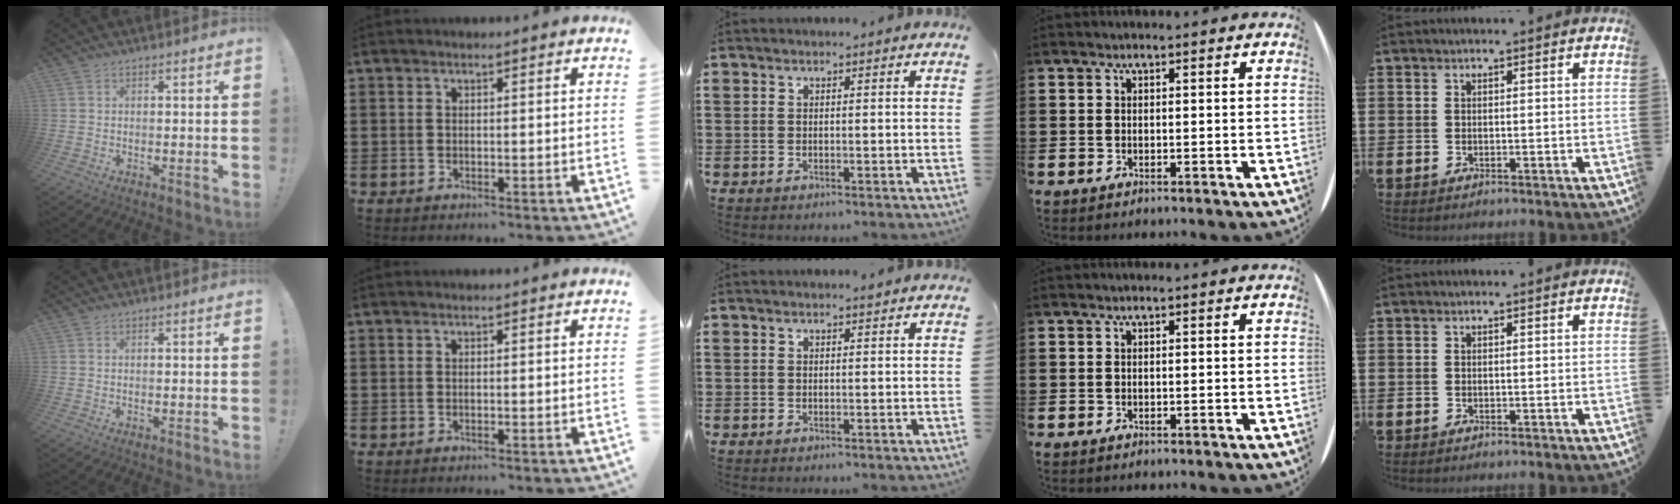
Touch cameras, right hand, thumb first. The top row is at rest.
{}